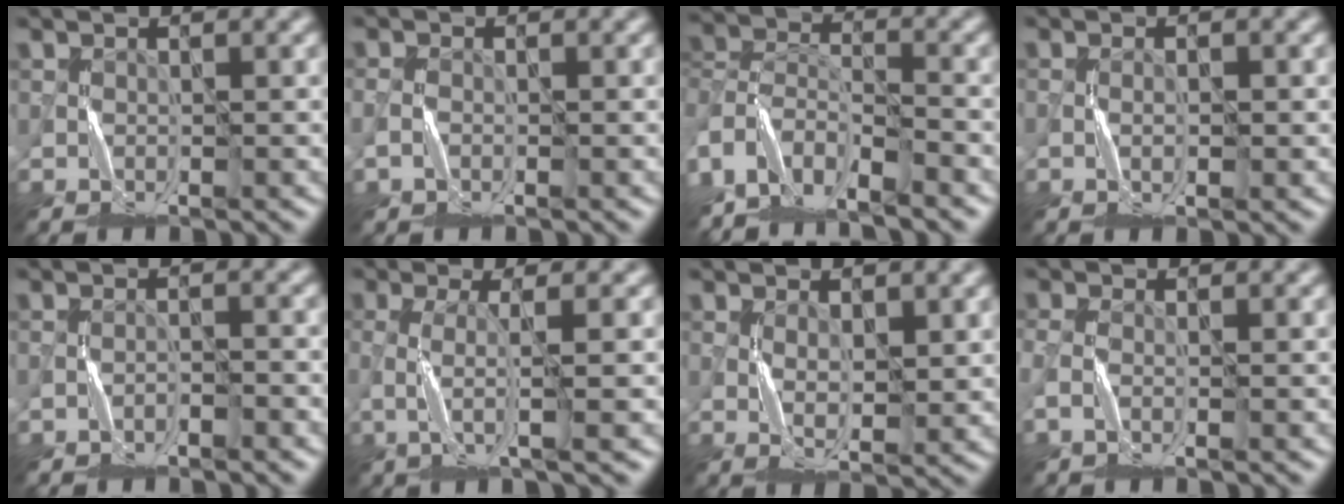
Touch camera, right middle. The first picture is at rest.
{"total": 1.3, "force": [-1.0, 0.7, 0.4], "torque": [-0.012, 0.004, -0.020]}
{"total": 7.0, "force": [-5.9, 2.5, 2.7], "torque": [-0.055, 0.006, -0.117]}
{"total": 0.7, "force": [-0.5, 0.0, 0.5], "torque": [-0.009, 0.005, -0.010]}
{"total": 1.5, "force": [-1.4, 0.0, 0.2], "torque": [-0.003, 0.011, -0.027]}
{"total": 2.7, "force": [-0.8, 0.4, 2.5], "torque": [-0.052, 0.000, -0.017]}
{"total": 2.4, "force": [0.4, 1.2, 2.0], "torque": [-0.040, -0.001, 0.011]}
{"total": 1.4, "force": [-0.9, 0.4, 1.0], "torque": [-0.033, 0.001, -0.023]}